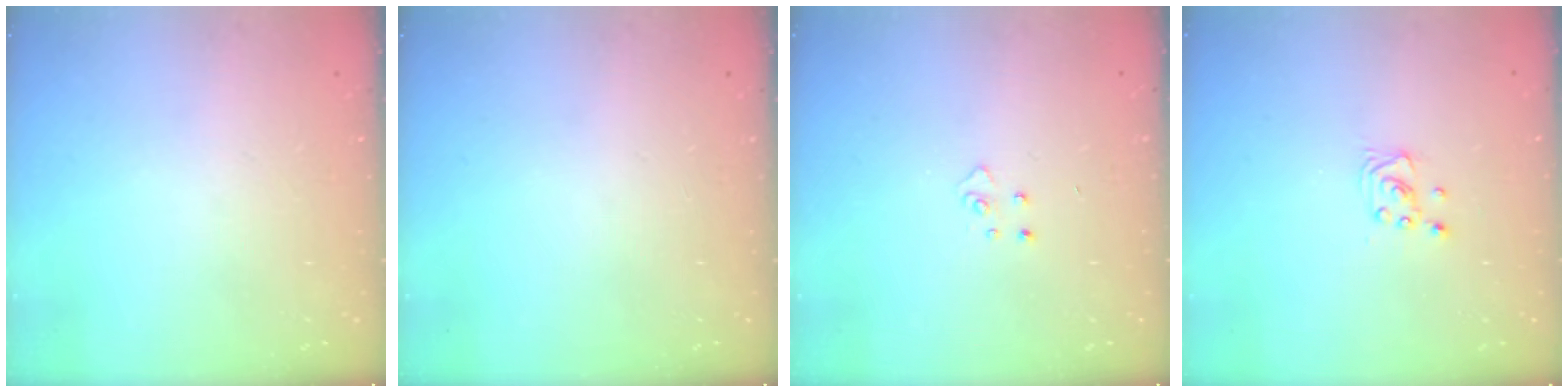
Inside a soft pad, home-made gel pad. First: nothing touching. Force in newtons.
{"total": 0.0}
{"total": 3.4, "press": 3.4, "slide": 0.4}
{"total": 2.2, "press": 2.2, "slide": 0.2}